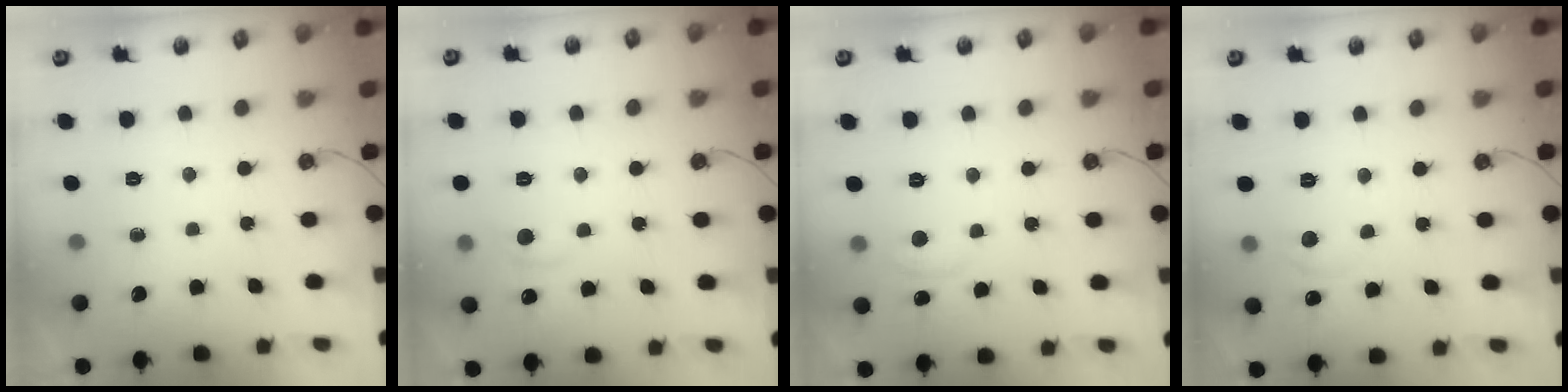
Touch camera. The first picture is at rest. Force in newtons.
{"total": 0.9, "press": 0.4, "slide": 0.7}
{"total": 1.1, "press": 0.8, "slide": 0.7}
{"total": 1.3, "press": 1.0, "slide": 0.7}